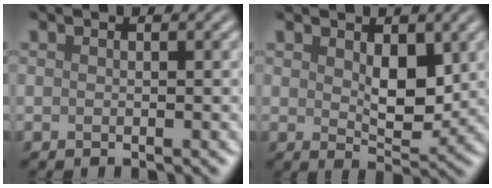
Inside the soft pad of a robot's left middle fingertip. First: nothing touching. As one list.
[{"total": 4.0, "force": [1.0, 2.2, 3.1], "torque": [-0.055, -0.009, 0.024]}]